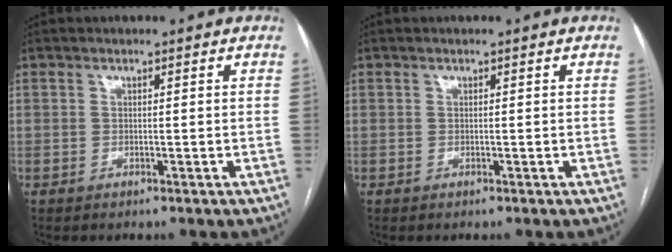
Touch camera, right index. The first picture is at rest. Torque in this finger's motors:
{"motor_torque": [0.03, 0.00, 0.03, 0.01]}